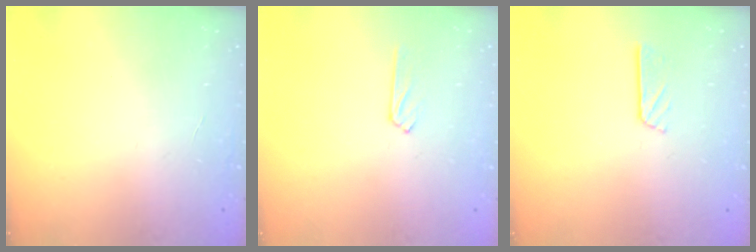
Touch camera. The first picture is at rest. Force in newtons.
{"total": 4.0, "press": 4.0, "slide": 0.6}
{"total": 2.8, "press": 2.8, "slide": 0.2}